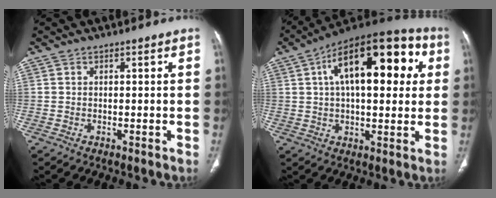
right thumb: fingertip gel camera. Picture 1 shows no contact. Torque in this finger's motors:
{"motor_torque": [0.61, 4.40, 1.57, -0.07, 0.19]}